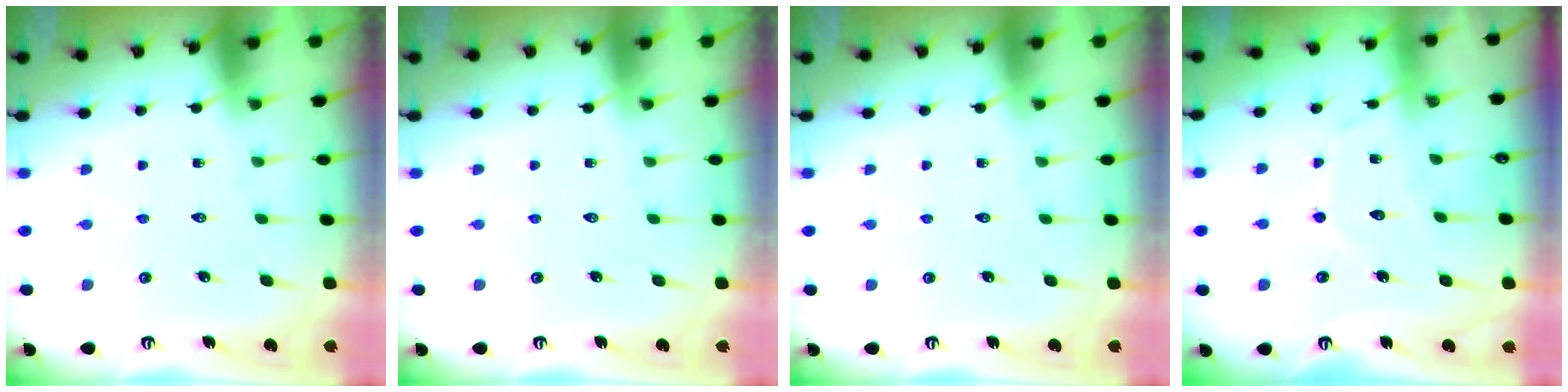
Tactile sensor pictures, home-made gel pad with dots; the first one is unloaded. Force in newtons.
{"total": 0.0}
{"total": 0.0}
{"total": 9.3, "press": 9.3, "slide": 0.9}